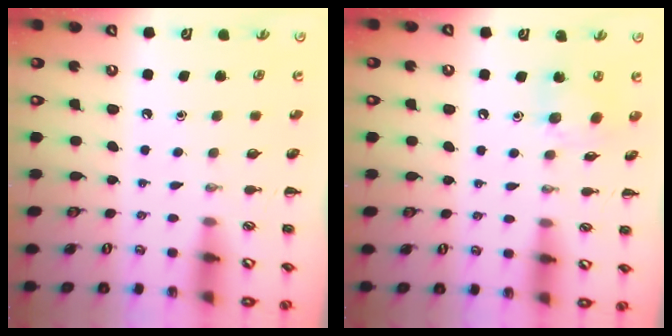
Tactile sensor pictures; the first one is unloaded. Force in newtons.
{"total": 8.1, "press": 8.1, "slide": 0.6}